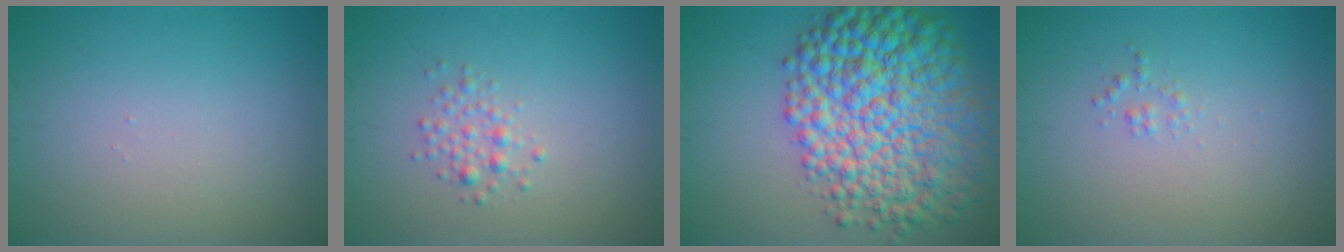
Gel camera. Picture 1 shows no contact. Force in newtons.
{"total": 1.5, "press": 1.5, "slide": 0.0}
{"total": 12.7, "press": 12.7, "slide": 0.2}
{"total": 0.7, "press": 0.7, "slide": 0.0}